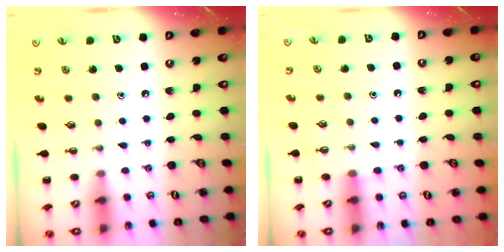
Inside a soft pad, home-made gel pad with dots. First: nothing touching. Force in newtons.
{"total": 6.9, "press": 6.7, "slide": 1.6}